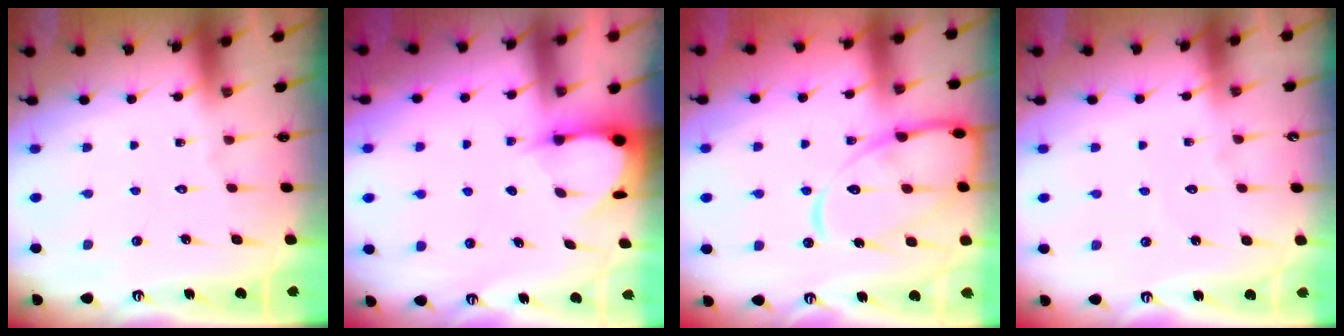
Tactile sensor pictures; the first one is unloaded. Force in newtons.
{"total": 3.6, "press": 3.5, "slide": 0.6}
{"total": 14.7, "press": 14.7, "slide": 1.4}
{"total": 2.9, "press": 2.9, "slide": 0.2}